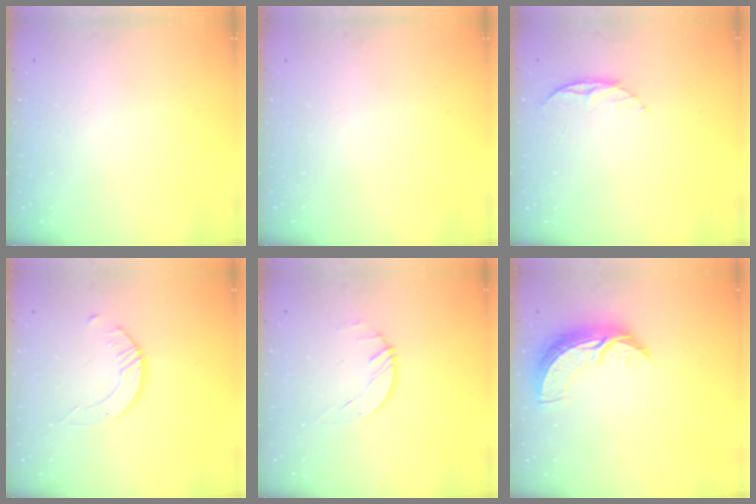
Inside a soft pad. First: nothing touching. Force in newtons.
{"total": 0.0}
{"total": 6.0, "press": 5.9, "slide": 0.6}
{"total": 2.5, "press": 2.5, "slide": 0.3}
{"total": 1.7, "press": 1.7, "slide": 0.1}
{"total": 9.5, "press": 9.5, "slide": 0.8}